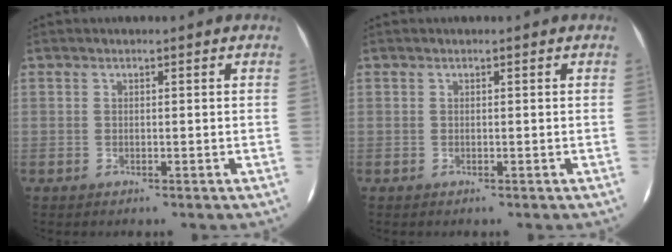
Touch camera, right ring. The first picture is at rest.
{"total": 0.0}